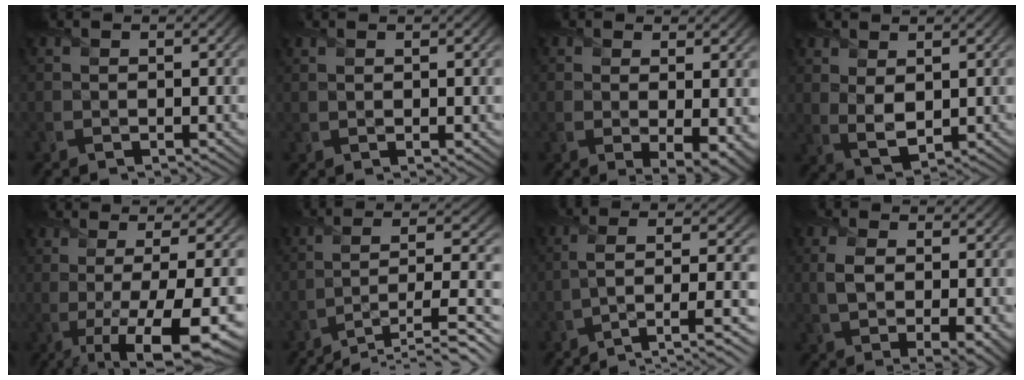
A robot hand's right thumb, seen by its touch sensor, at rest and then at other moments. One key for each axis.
{"total": 1.1, "fx": 0.6, "fy": 0.1, "fz": 0.9, "tx": -0.019, "ty": 0.004, "tz": 0.011}
{"total": 5.1, "fx": 0.4, "fy": 2.0, "fz": 4.6, "tx": -0.074, "ty": -0.019, "tz": 0.018}
{"total": 4.1, "fx": 1.4, "fy": 2.2, "fz": 3.1, "tx": -0.078, "ty": -0.004, "tz": 0.035}
{"total": 12.2, "fx": -2.0, "fy": 2.7, "fz": 11.7, "tx": -0.162, "ty": 0.009, "tz": -0.017}
{"total": 12.7, "fx": -8.3, "fy": 2.8, "fz": 9.2, "tx": -0.148, "ty": 0.013, "tz": -0.123}
{"total": 9.0, "fx": -2.9, "fy": 3.0, "fz": 8.0, "tx": -0.130, "ty": 0.000, "tz": -0.038}
{"total": 7.1, "fx": 1.0, "fy": 3.4, "fz": 6.2, "tx": -0.128, "ty": -0.010, "tz": 0.022}